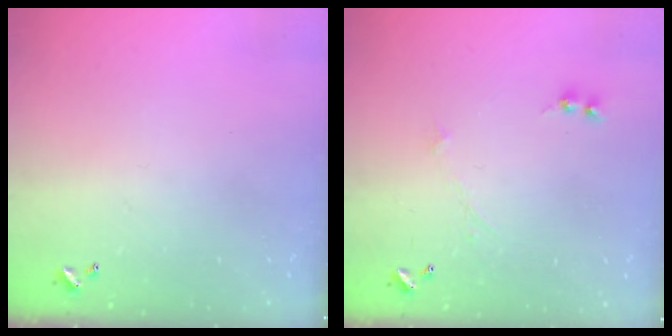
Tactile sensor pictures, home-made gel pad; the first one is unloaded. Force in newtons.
{"total": 0.0}